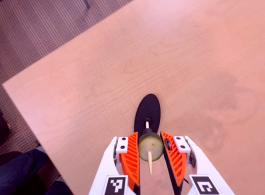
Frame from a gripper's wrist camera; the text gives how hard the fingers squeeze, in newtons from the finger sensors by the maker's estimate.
{"total": 10.6, "left": 10.9, "right": 10.4}